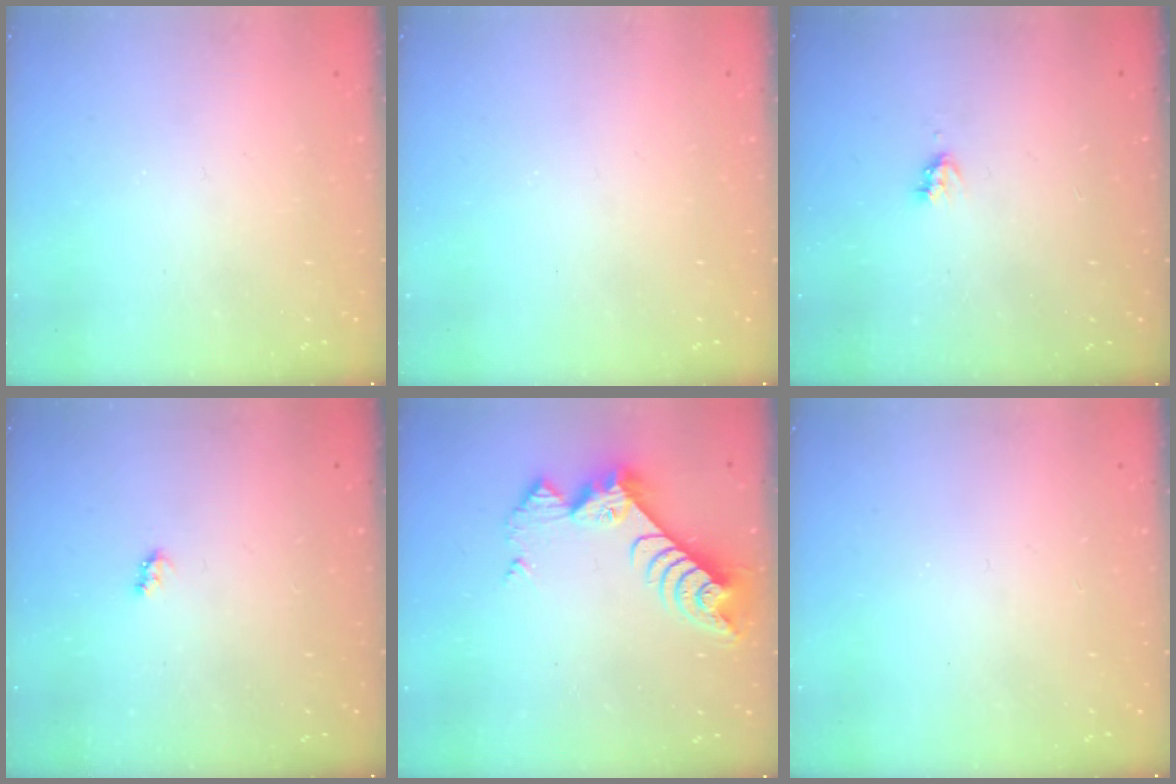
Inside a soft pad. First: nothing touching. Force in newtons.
{"total": 0.0}
{"total": 2.6, "press": 2.6, "slide": 0.4}
{"total": 2.6, "press": 2.6, "slide": 0.4}
{"total": 9.4, "press": 9.4, "slide": 0.7}
{"total": 0.0}